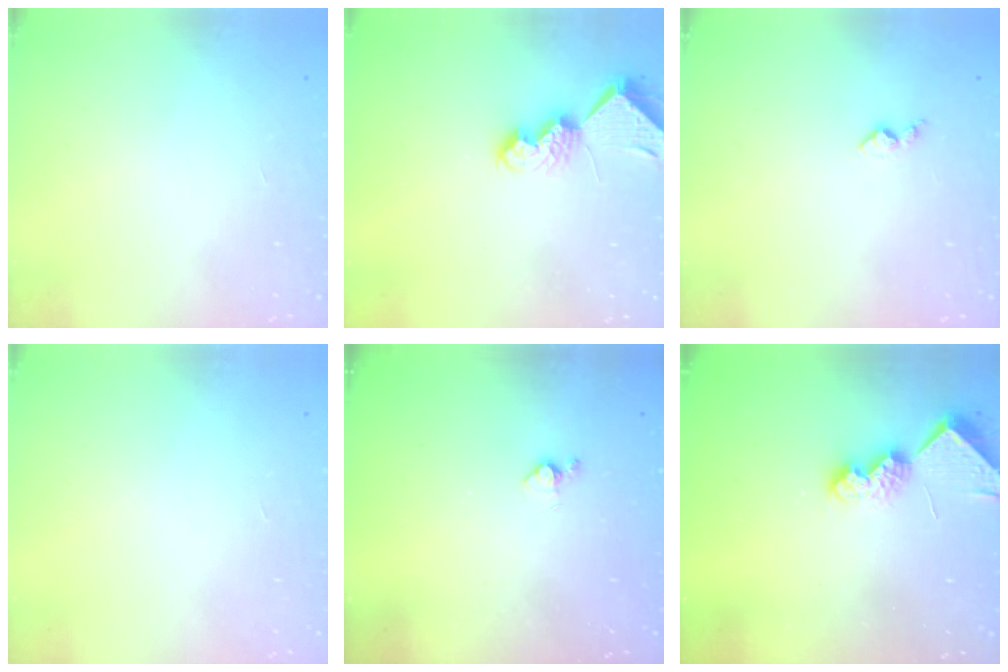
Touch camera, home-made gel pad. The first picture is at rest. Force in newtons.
{"total": 7.2, "press": 7.2, "slide": 1.0}
{"total": 5.5, "press": 5.4, "slide": 0.6}
{"total": 0.0}
{"total": 3.6, "press": 3.5, "slide": 0.6}
{"total": 7.8, "press": 7.8, "slide": 0.9}